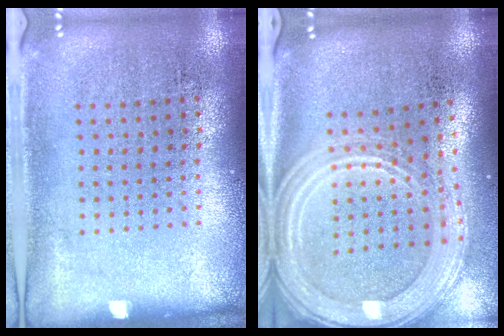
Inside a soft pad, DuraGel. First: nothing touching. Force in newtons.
{"total": 3.0, "press": 2.4, "slide": 1.8}